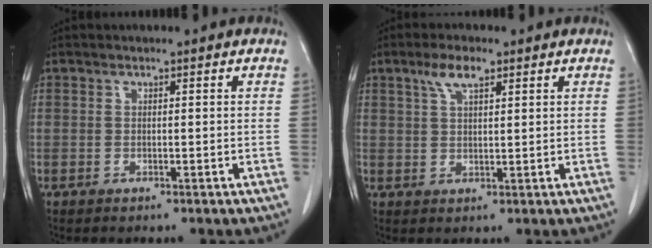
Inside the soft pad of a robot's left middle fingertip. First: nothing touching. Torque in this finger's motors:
{"motor_torque": [0.03, 0.03, -0.17, -0.02]}